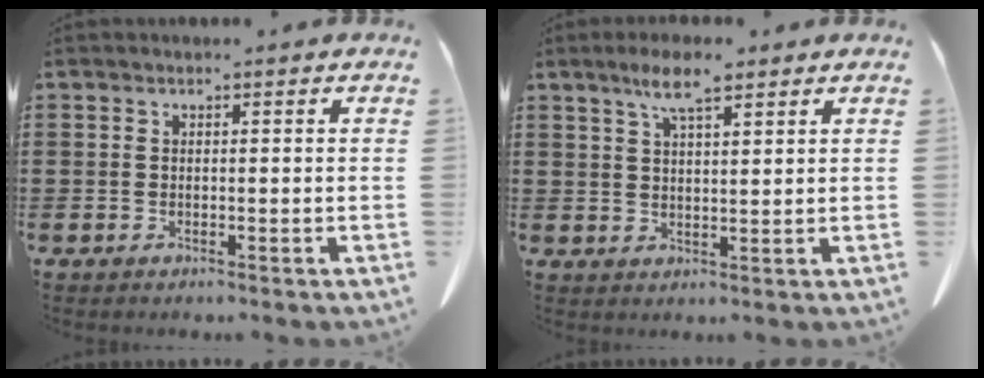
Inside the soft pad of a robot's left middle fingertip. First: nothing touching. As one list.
[{"total": 5.4, "force": [3.6, 1.1, 3.8], "torque": [-0.084, 0.002, 0.062]}]